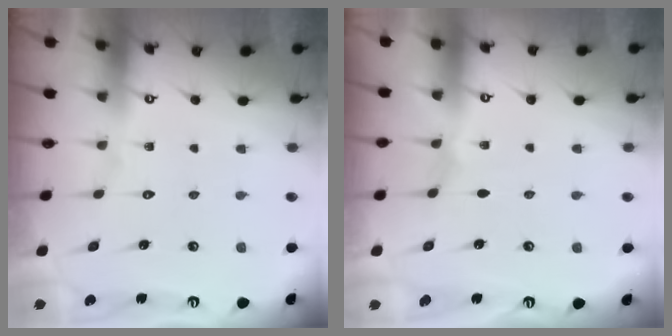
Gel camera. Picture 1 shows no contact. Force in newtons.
{"total": 0.6, "press": 0.6, "slide": 0.2}